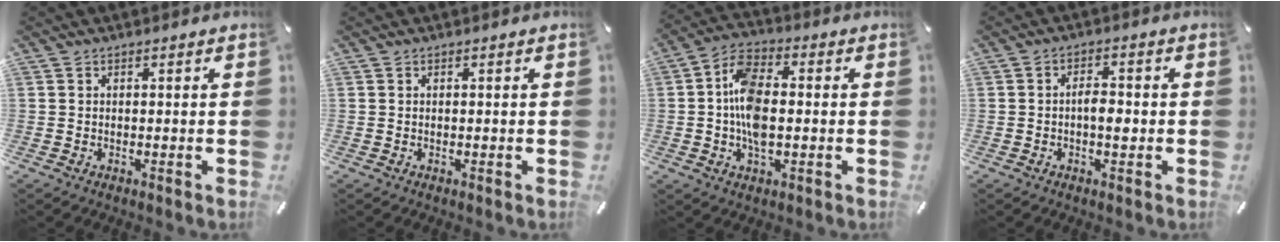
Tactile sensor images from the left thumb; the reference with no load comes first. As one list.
[{"total": 0.0}, {"total": 10.5, "force": [-0.9, 6.1, 8.6], "torque": [-0.179, 0.002, -0.018]}, {"total": 3.9, "force": [-0.7, 1.9, 3.4], "torque": [-0.052, 0.006, -0.014]}]